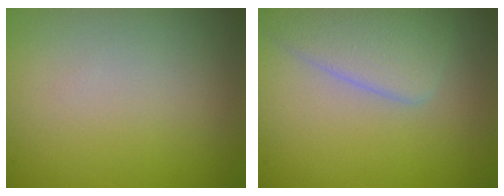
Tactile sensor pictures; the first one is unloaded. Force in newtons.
{"total": 4.0, "press": 4.0, "slide": 0.1}